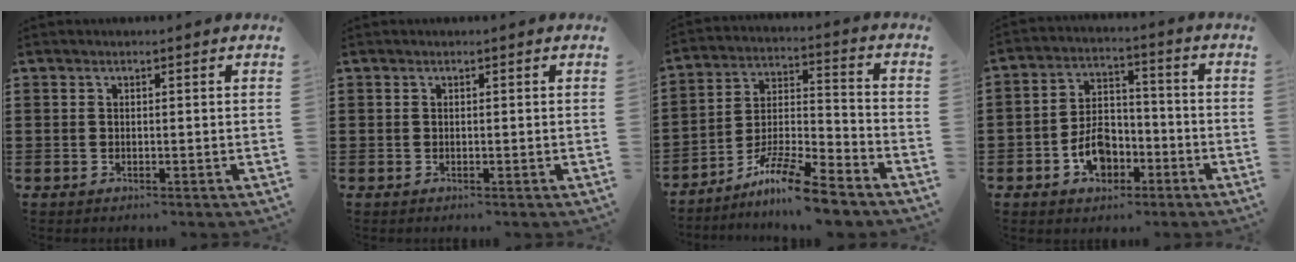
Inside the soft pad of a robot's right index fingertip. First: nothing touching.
{"total": 0.0}
{"total": 10.3, "force": [-8.8, 0.8, 5.3], "torque": [-0.100, 0.016, -0.173]}
{"total": 6.9, "force": [-3.1, 4.8, 3.9], "torque": [-0.070, 0.009, -0.058]}